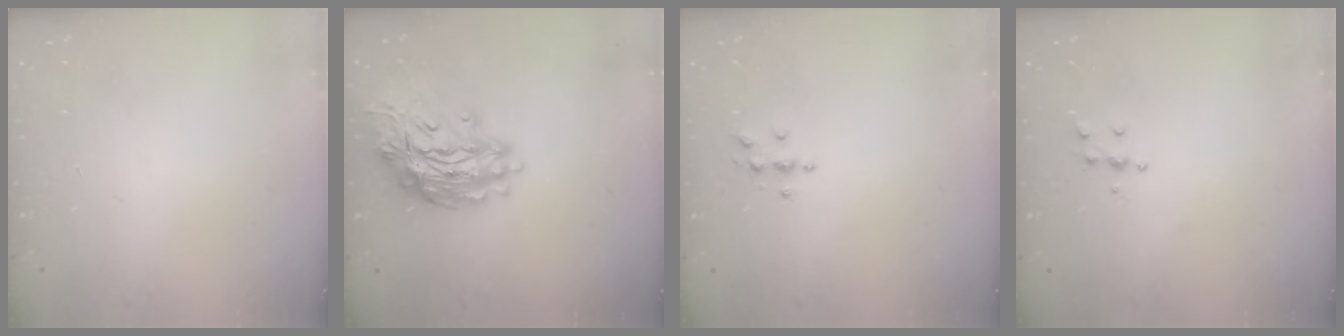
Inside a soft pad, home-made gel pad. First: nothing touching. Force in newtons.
{"total": 16.8, "press": 16.7, "slide": 1.9}
{"total": 3.6, "press": 3.6, "slide": 0.4}
{"total": 5.0, "press": 5.0, "slide": 0.6}